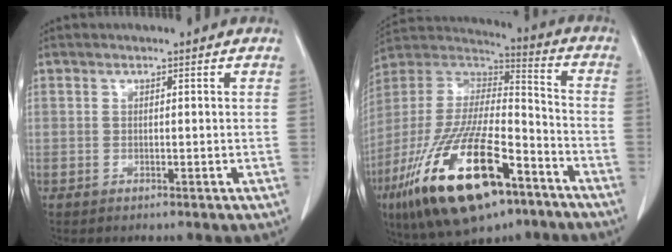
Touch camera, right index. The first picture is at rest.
{"total": 25.5, "force": [-13.8, 8.0, 19.9], "torque": [-0.400, -0.034, -0.241]}